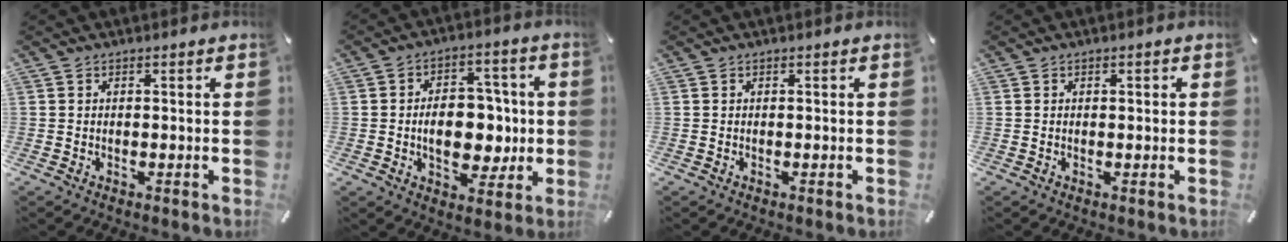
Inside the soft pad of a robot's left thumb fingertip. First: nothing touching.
{"total": 12.7, "force": [-0.9, 8.9, 9.0], "torque": [-0.112, 0.004, -0.012]}
{"total": 0.0}
{"total": 0.7, "force": [0.1, 0.4, 0.5], "torque": [-0.010, 0.003, 0.000]}